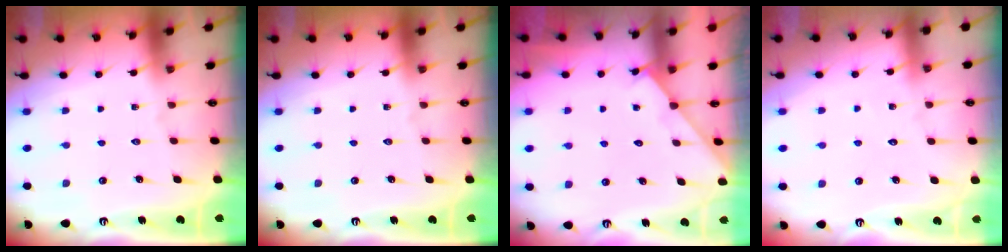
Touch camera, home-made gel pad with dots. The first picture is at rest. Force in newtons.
{"total": 0.0}
{"total": 2.3, "press": 2.3, "slide": 0.4}
{"total": 3.8, "press": 3.8, "slide": 0.5}